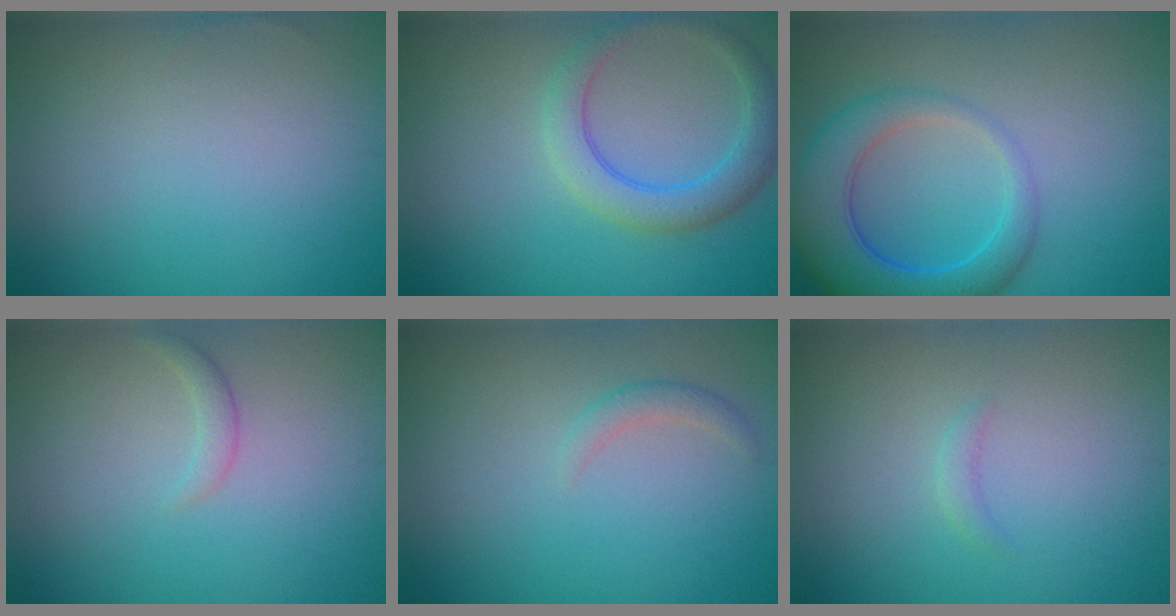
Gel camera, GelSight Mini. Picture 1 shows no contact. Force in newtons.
{"total": 3.6, "press": 3.6, "slide": 0.2}
{"total": 6.4, "press": 6.4, "slide": 0.4}
{"total": 1.0, "press": 1.0, "slide": 0.1}
{"total": 1.1, "press": 1.1, "slide": 0.1}
{"total": 0.7, "press": 0.7, "slide": 0.1}